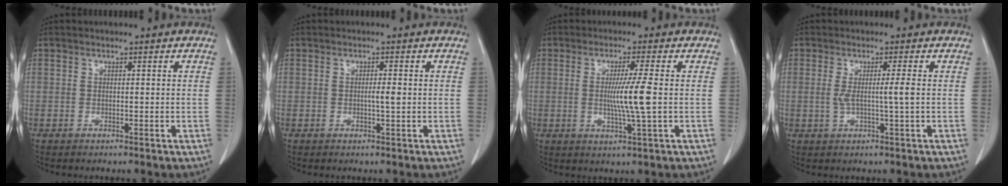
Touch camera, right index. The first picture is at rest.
{"total": 1.5, "force": [-0.1, -0.1, 1.5], "torque": [-0.028, -0.002, -0.003]}
{"total": 6.3, "force": [-0.1, -1.1, 6.2], "torque": [-0.115, -0.015, -0.001]}
{"total": 3.2, "force": [0.0, -0.7, 3.2], "torque": [-0.061, -0.005, 0.000]}